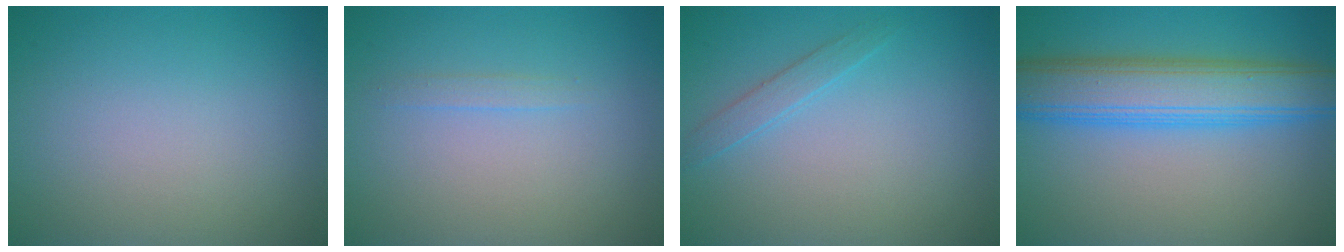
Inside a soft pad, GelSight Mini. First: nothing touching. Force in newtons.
{"total": 0.8, "press": 0.8, "slide": 0.0}
{"total": 1.4, "press": 1.4, "slide": 0.1}
{"total": 7.7, "press": 7.7, "slide": 0.1}